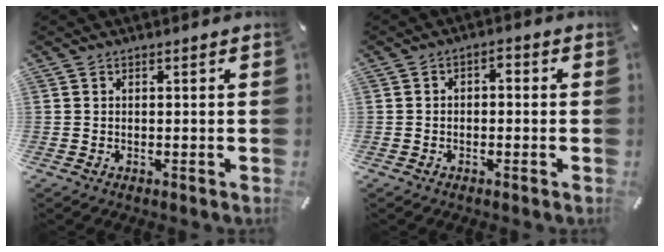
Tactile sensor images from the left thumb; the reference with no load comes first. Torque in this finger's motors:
{"motor_torque": [-0.16, -0.14, 0.02, 0.19, 0.02]}